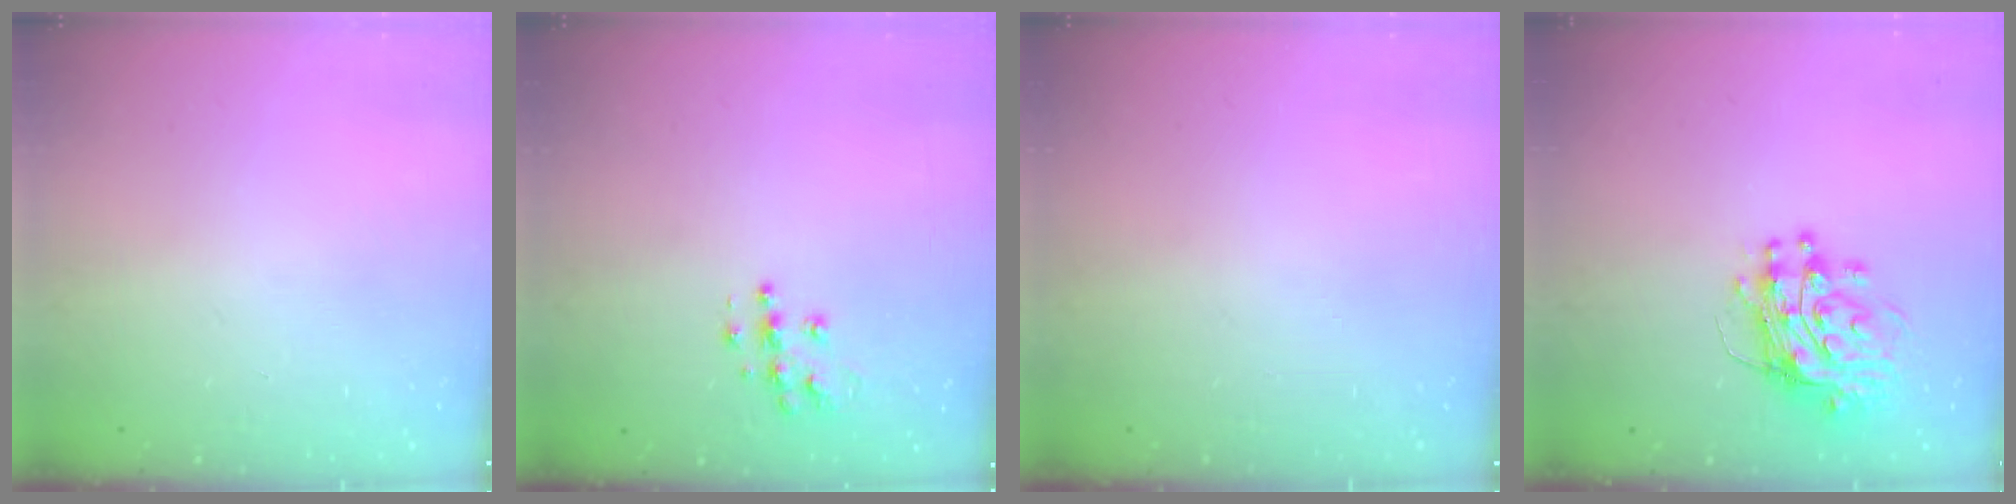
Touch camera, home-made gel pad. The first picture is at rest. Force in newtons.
{"total": 8.8, "press": 8.8, "slide": 0.4}
{"total": 0.0}
{"total": 11.0, "press": 10.9, "slide": 1.1}